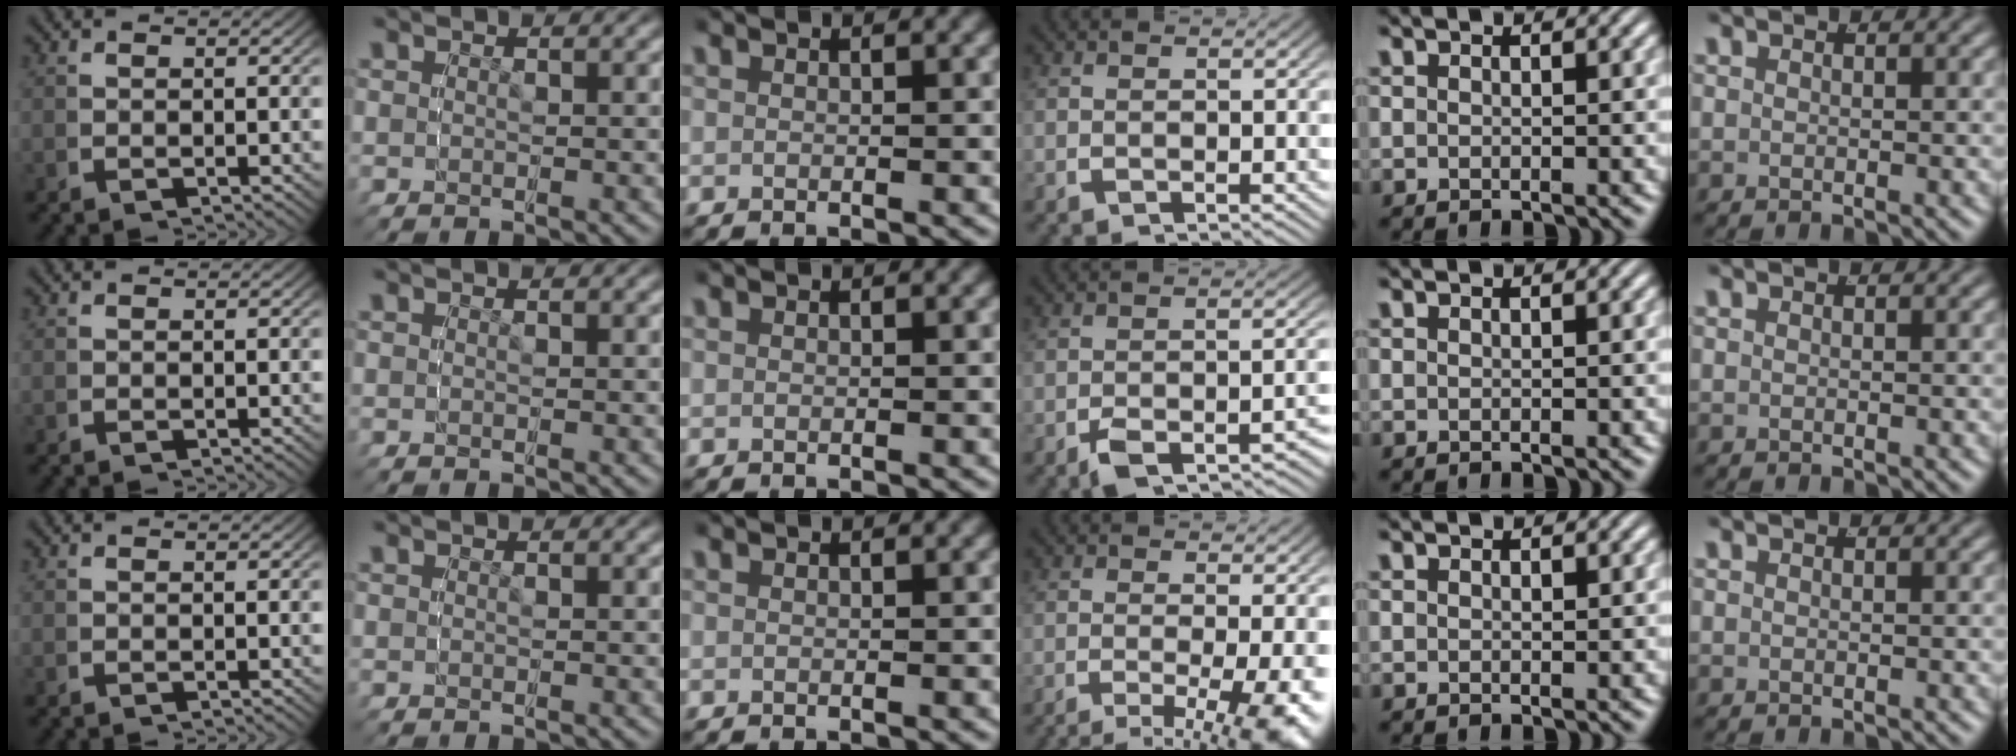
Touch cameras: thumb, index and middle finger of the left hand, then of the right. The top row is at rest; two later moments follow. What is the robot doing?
{"motion": "grasp_and_lifting", "object": "button"}